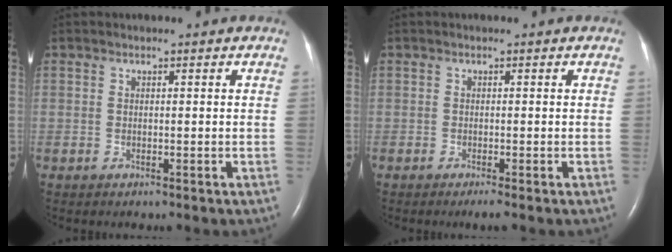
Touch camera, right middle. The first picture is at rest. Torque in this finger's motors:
{"motor_torque": [0.30, -0.24, -0.01, 0.03]}